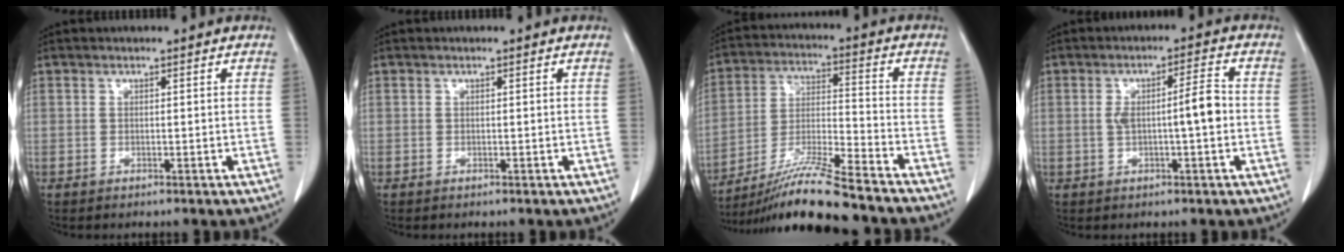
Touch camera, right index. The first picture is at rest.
{"total": 0.0}
{"total": 15.4, "force": [-13.1, -0.5, 7.9], "torque": [-0.149, -0.019, -0.232]}
{"total": 5.6, "force": [-0.4, 0.5, 5.6], "torque": [-0.097, 0.015, -0.003]}